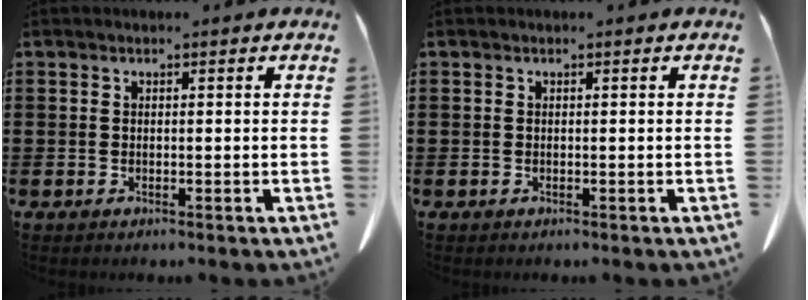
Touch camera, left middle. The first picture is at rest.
{"total": 0.0}